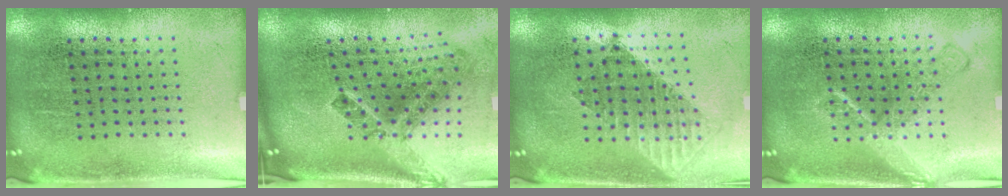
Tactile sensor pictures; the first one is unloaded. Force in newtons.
{"total": 2.8, "press": 1.7, "slide": 2.2}
{"total": 1.5, "press": 1.3, "slide": 0.9}
{"total": 2.2, "press": 2.2, "slide": 0.3}